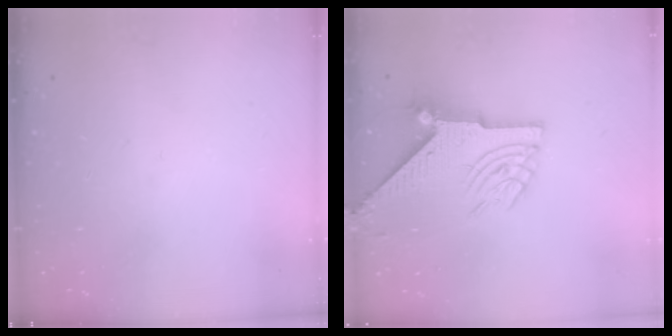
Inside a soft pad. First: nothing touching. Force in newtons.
{"total": 8.8, "press": 8.7, "slide": 1.3}